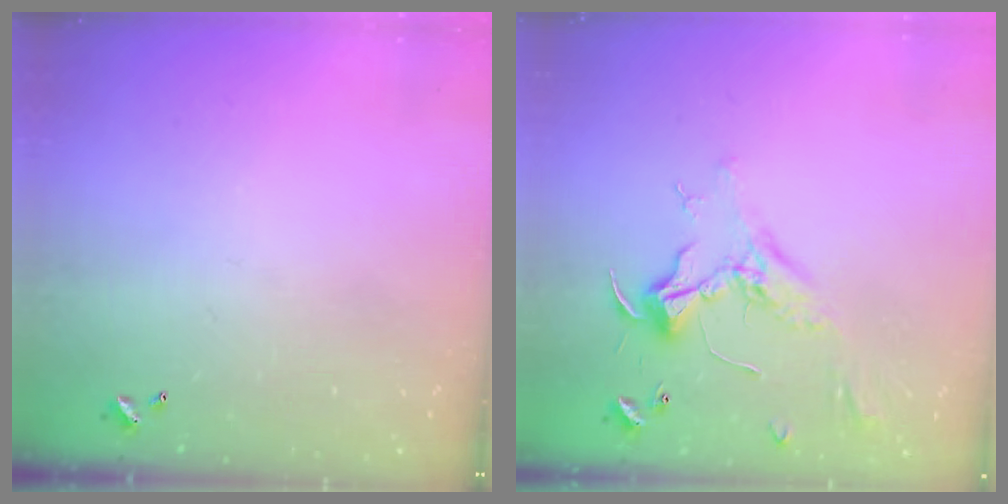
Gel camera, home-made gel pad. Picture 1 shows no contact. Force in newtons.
{"total": 2.4, "press": 2.3, "slide": 0.8}